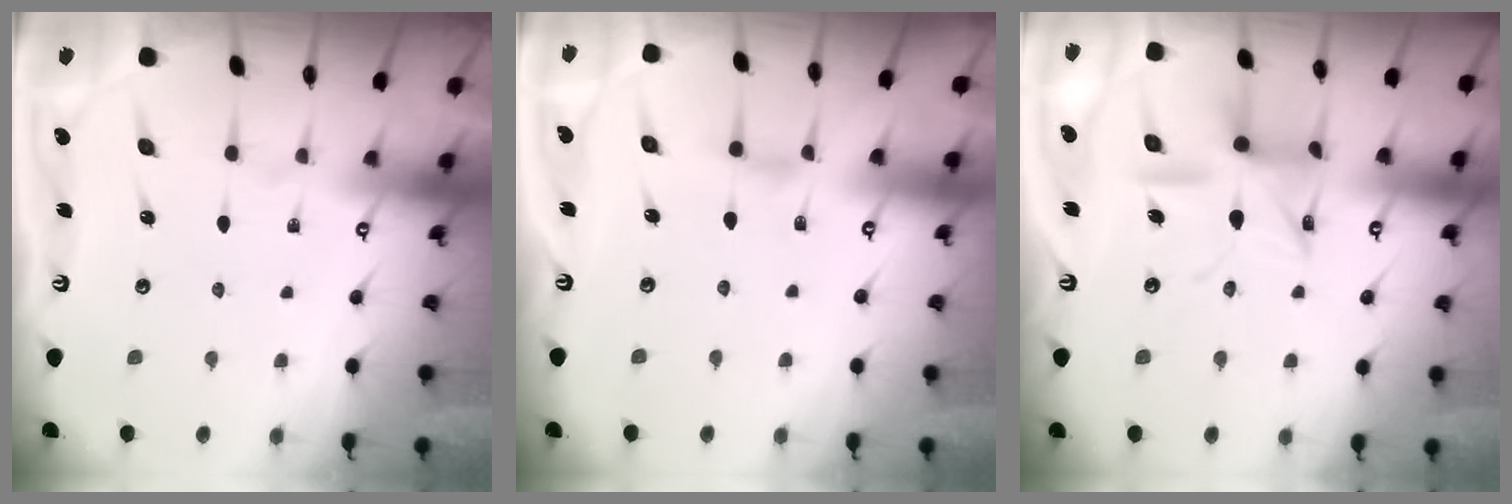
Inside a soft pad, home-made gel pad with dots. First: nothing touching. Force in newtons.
{"total": 3.2, "press": 3.1, "slide": 0.5}
{"total": 12.7, "press": 12.7, "slide": 1.1}